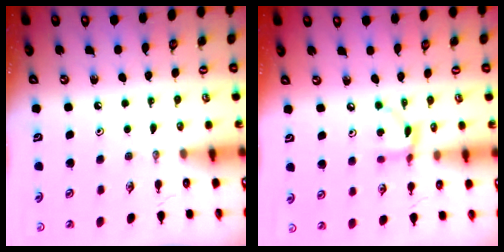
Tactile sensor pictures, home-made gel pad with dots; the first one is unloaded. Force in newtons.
{"total": 6.0, "press": 6.0, "slide": 0.2}